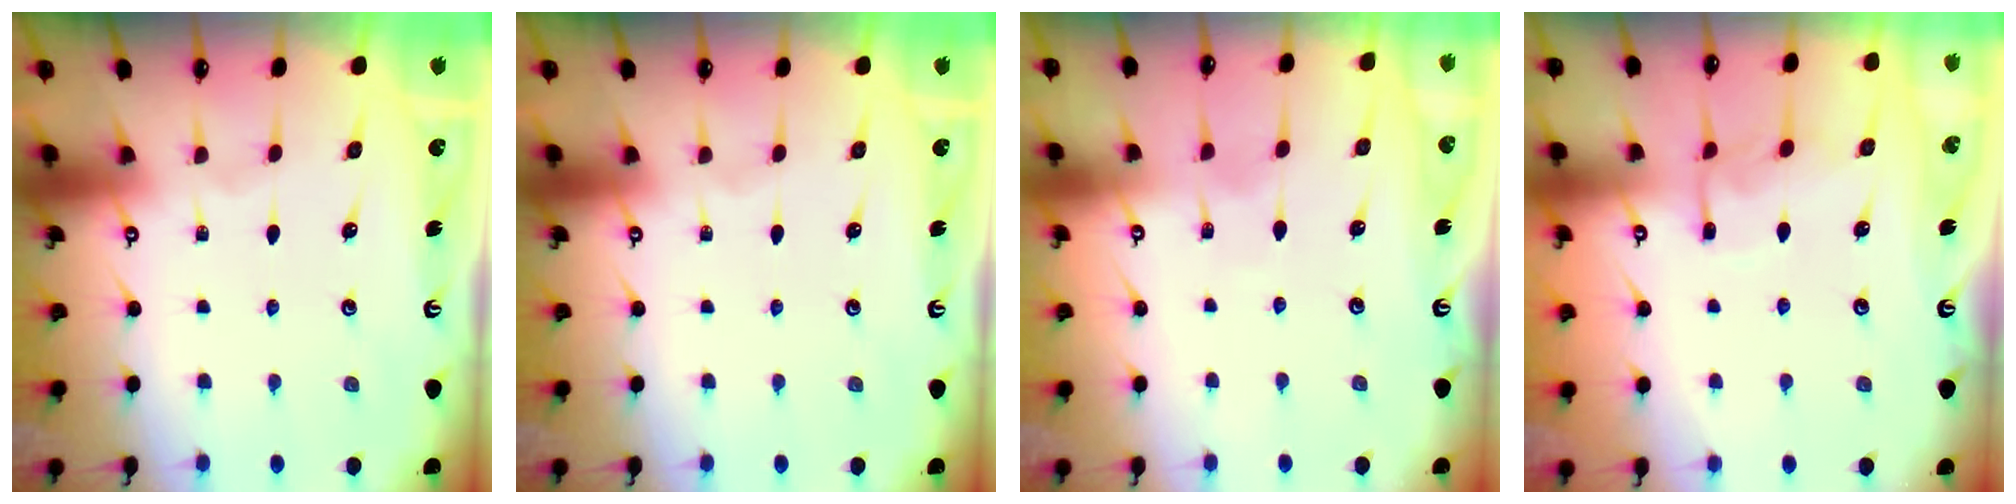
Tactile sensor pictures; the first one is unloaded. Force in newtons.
{"total": 0.0}
{"total": 6.2, "press": 6.1, "slide": 0.6}
{"total": 7.8, "press": 7.7, "slide": 0.6}